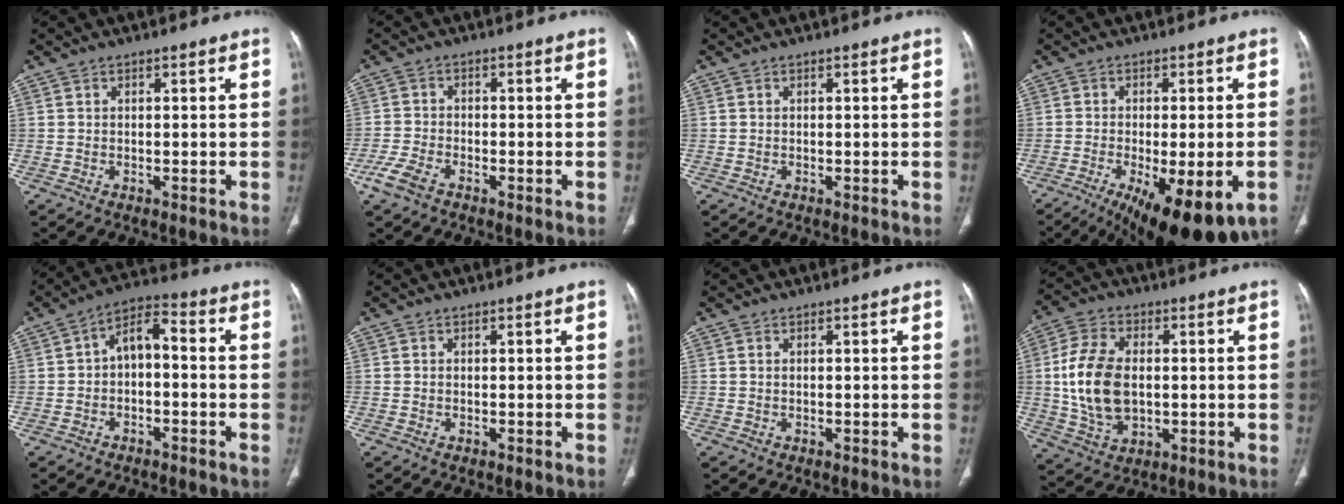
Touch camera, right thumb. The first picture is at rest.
{"total": 4.6, "force": [-2.9, 2.1, 2.9], "torque": [-0.074, 0.007, -0.061]}
{"total": 0.0}
{"total": 17.9, "force": [-8.8, 6.0, 14.4], "torque": [-0.189, -0.012, -0.121]}
{"total": 6.8, "force": [-0.8, 4.0, 5.4], "torque": [-0.079, 0.038, -0.026]}
{"total": 0.0}
{"total": 0.0}
{"total": 14.2, "force": [0.3, 8.9, 11.0], "torque": [-0.216, 0.001, 0.012]}